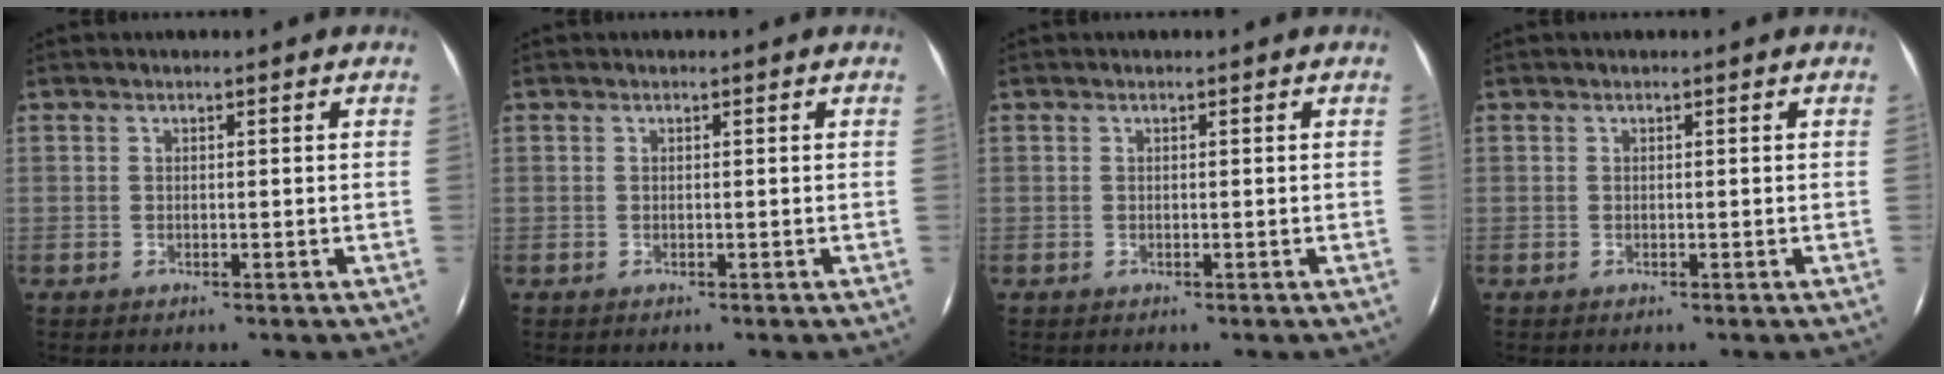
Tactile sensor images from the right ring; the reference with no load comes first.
{"total": 0.0}
{"total": 0.0}
{"total": 0.0}